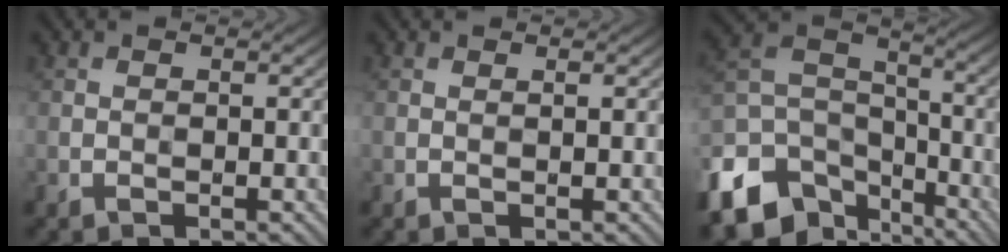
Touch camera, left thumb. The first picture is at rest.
{"total": 0.8, "force": [0.6, -0.1, 0.4], "torque": [-0.004, 0.004, 0.005]}
{"total": 14.2, "force": [-7.9, 9.3, 7.3], "torque": [-0.215, -0.035, -0.137]}